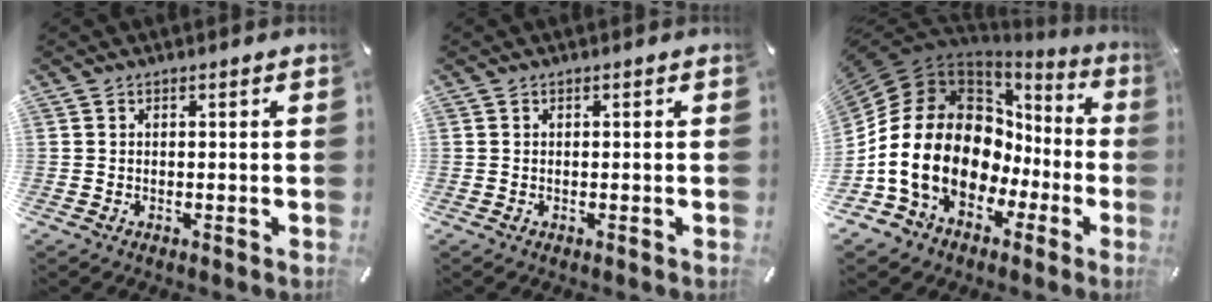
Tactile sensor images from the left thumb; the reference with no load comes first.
{"total": 0.0}
{"total": 22.0, "force": [-1.1, 16.2, 14.8], "torque": [-0.321, -0.022, -0.004]}